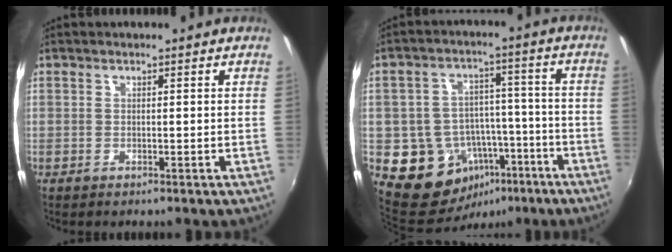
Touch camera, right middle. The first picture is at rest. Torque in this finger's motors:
{"motor_torque": [0.30, -0.53, 0.15, 0.01]}